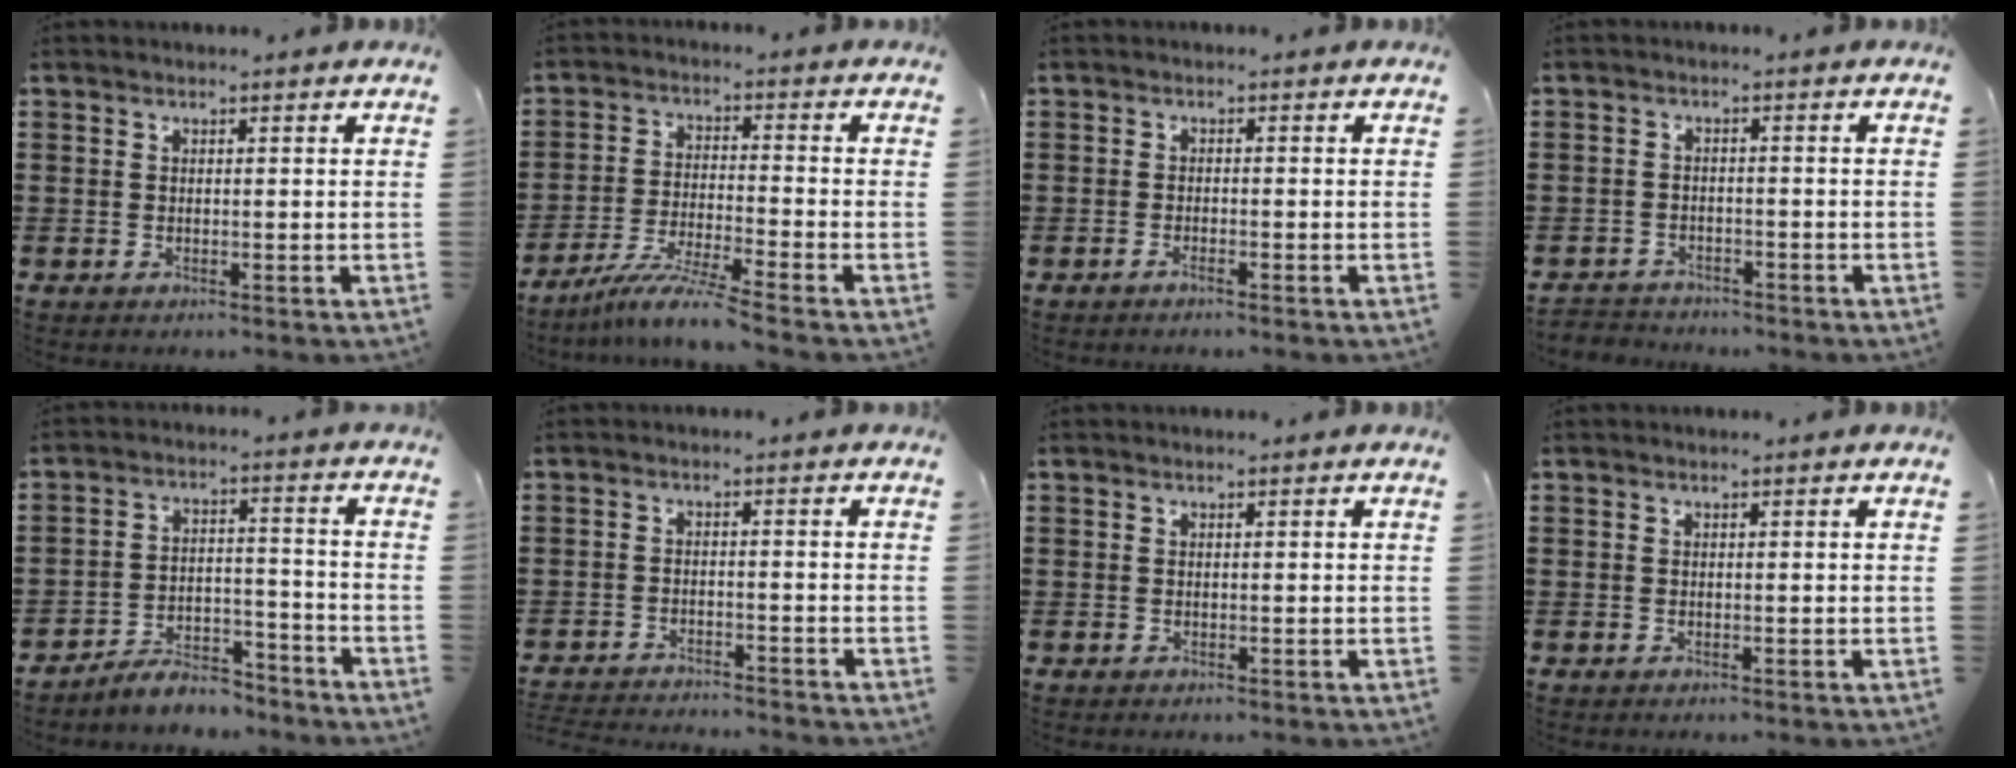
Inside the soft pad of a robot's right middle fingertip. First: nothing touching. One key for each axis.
{"total": 6.6, "fx": -5.5, "fy": -0.5, "fz": 3.6, "tx": -0.076, "ty": -0.019, "tz": -0.105}
{"total": 1.0, "fx": -0.8, "fy": 0.0, "fz": 0.6, "tx": -0.012, "ty": -0.004, "tz": -0.014}
{"total": 2.5, "fx": -2.4, "fy": 0.6, "fz": -0.4, "tx": 0.000, "ty": -0.001, "tz": -0.054}
{"total": 5.9, "fx": -5.7, "fy": 1.0, "fz": 1.0, "tx": -0.015, "ty": 0.013, "tz": -0.110}
{"total": 2.9, "fx": -2.9, "fy": 0.0, "fz": 0.0, "tx": -0.004, "ty": -0.001, "tz": -0.062}
{"total": 0.0}
{"total": 0.0}